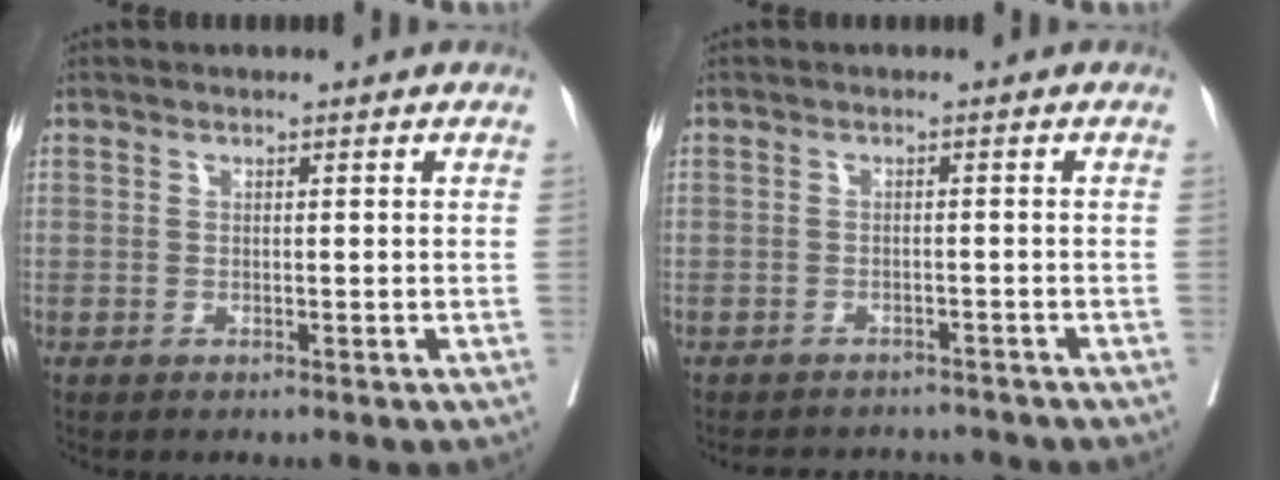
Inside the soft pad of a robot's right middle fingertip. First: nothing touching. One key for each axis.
{"total": 5.5, "fx": -5.3, "fy": 1.3, "fz": 0.1, "tx": 0.004, "ty": 0.005, "tz": -0.070}